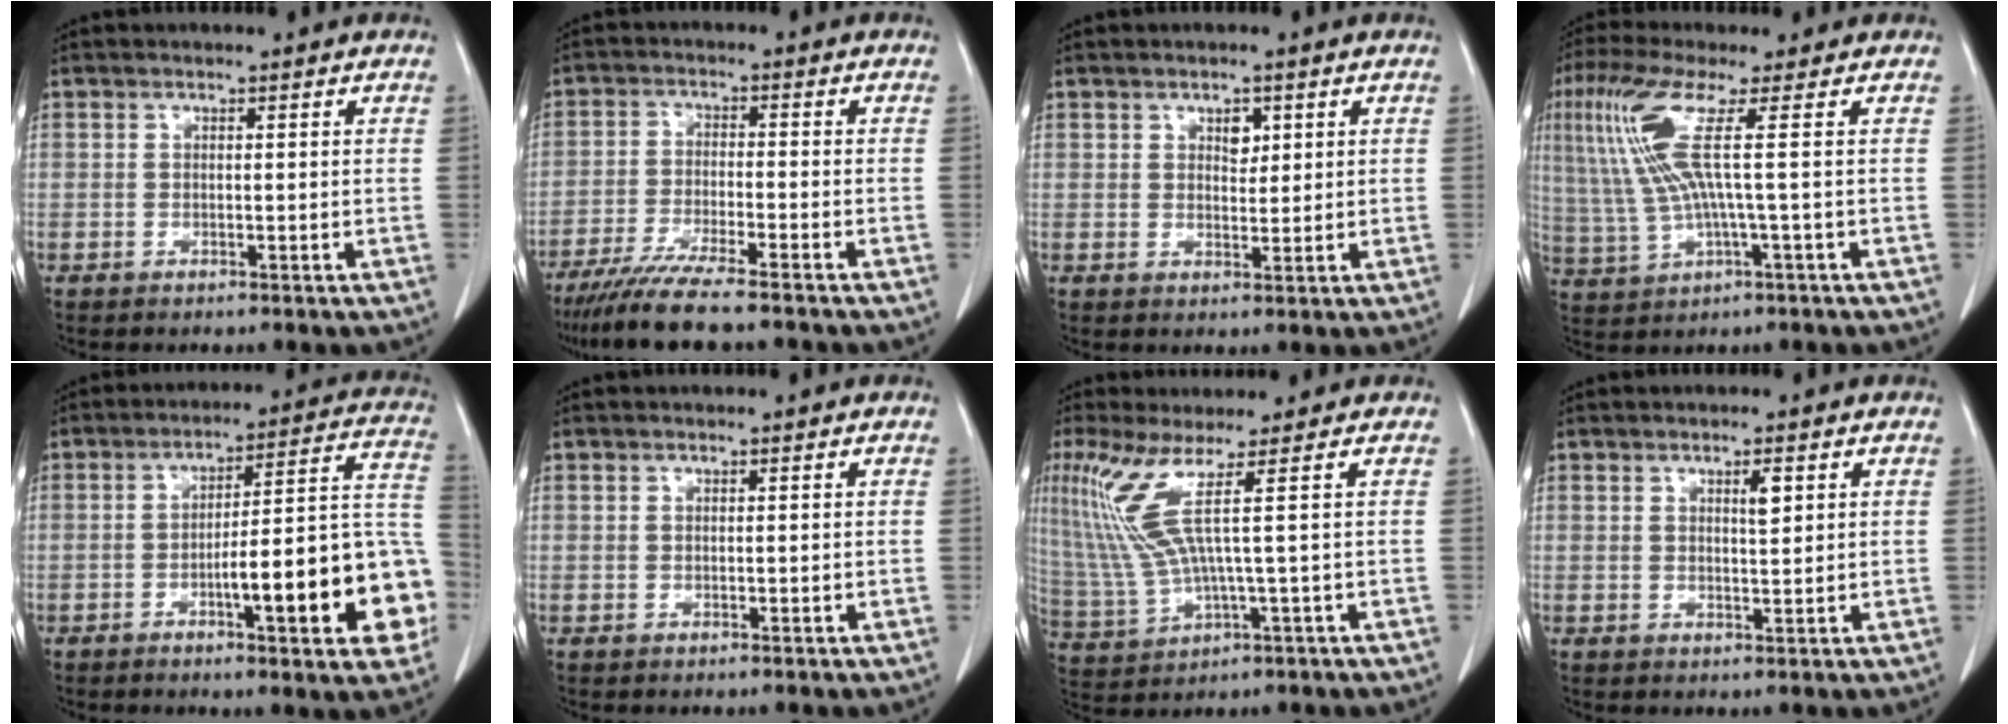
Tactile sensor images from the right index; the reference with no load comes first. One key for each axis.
{"total": 10.4, "fx": -8.7, "fy": 0.1, "fz": 5.7, "tx": -0.090, "ty": -0.028, "tz": -0.144}
{"total": 2.3, "fx": 1.0, "fy": 1.4, "fz": 1.5, "tx": -0.018, "ty": -0.001, "tz": 0.016}
{"total": 9.6, "fx": 2.3, "fy": -0.4, "fz": 9.3, "tx": -0.216, "ty": 0.009, "tz": 0.047}
{"total": 17.6, "fx": -5.7, "fy": 2.7, "fz": 16.4, "tx": -0.157, "ty": 0.038, "tz": -0.068}
{"total": 0.0}
{"total": 7.9, "fx": 2.9, "fy": -1.2, "fz": 7.2, "tx": -0.180, "ty": 0.002, "tz": 0.074}
{"total": 2.1, "fx": 0.9, "fy": 0.4, "fz": 1.8, "tx": -0.031, "ty": -0.003, "tz": 0.015}